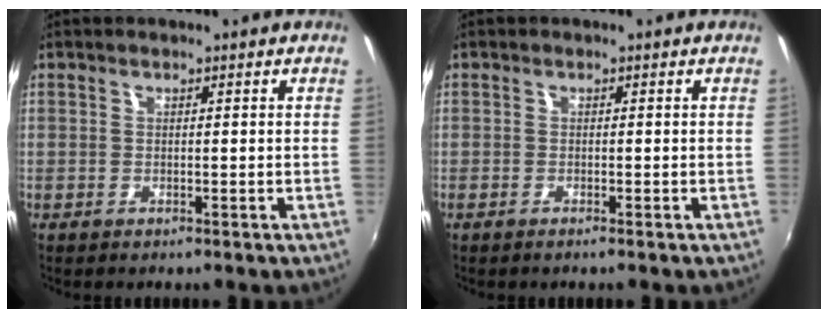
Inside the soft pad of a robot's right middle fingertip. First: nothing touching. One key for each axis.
{"total": 0.7, "fx": -0.6, "fy": -0.1, "fz": 0.3, "tx": -0.004, "ty": -0.002, "tz": -0.013}